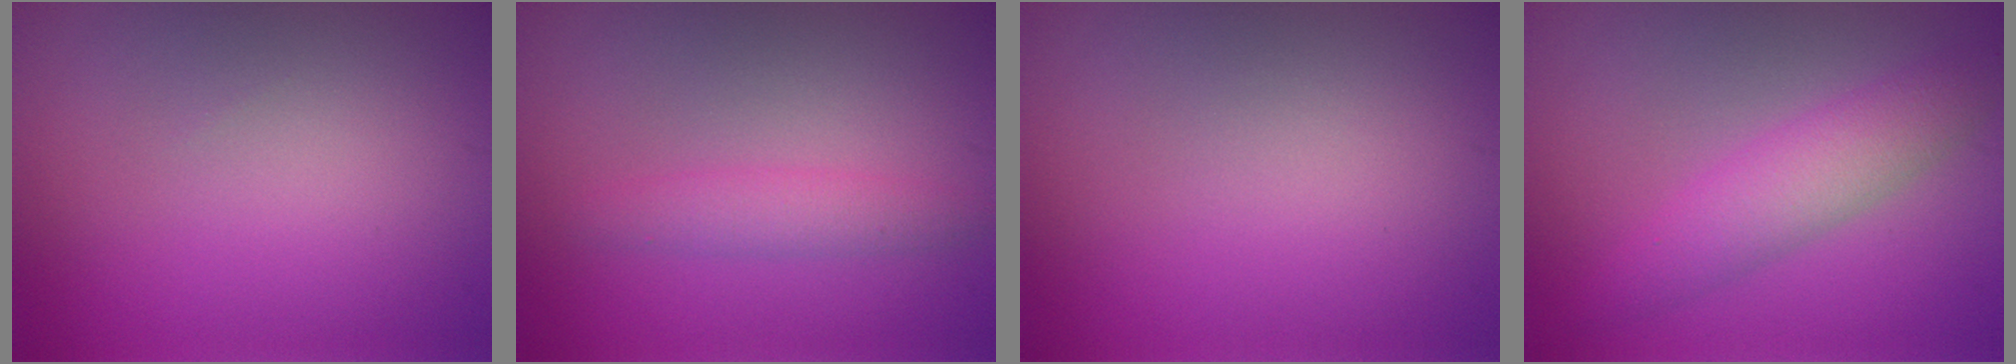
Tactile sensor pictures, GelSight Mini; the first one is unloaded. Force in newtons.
{"total": 1.9, "press": 1.9, "slide": 0.1}
{"total": 0.0}
{"total": 3.8, "press": 3.8, "slide": 0.2}